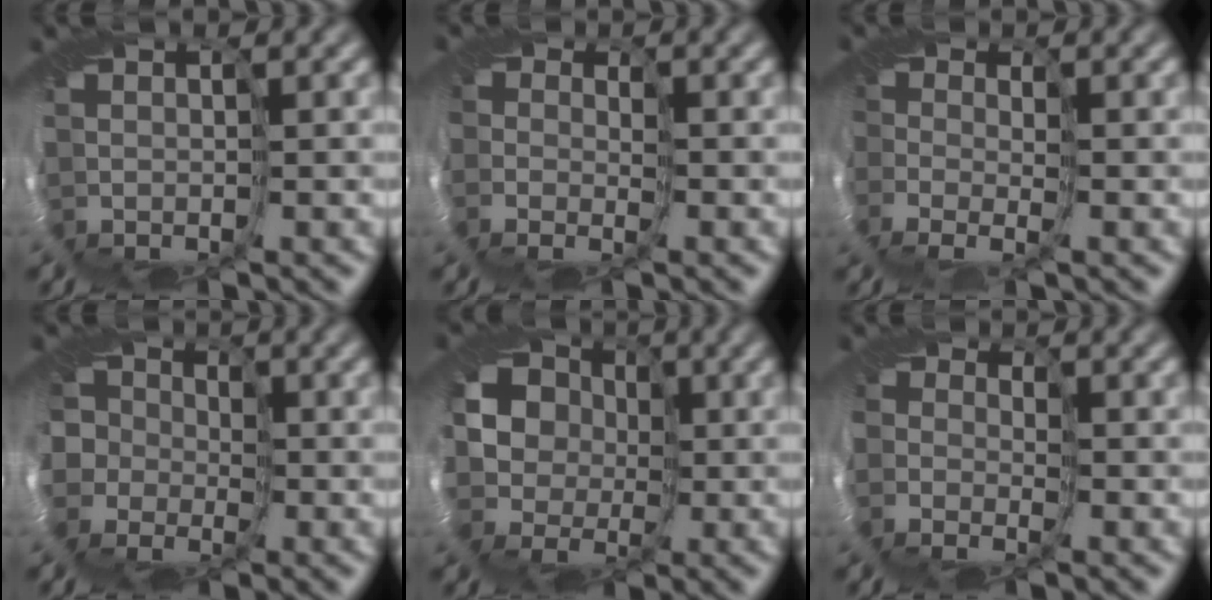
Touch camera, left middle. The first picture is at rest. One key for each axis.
{"total": 1.5, "fx": -1.1, "fy": 0.7, "fz": -0.7, "tx": 0.034, "ty": -0.021, "tz": -0.028}
{"total": 1.4, "fx": -1.4, "fy": 0.0, "fz": -0.2, "tx": 0.026, "ty": -0.024, "tz": -0.036}
{"total": 7.3, "fx": 1.2, "fy": 6.5, "fz": 3.0, "tx": -0.050, "ty": 0.010, "tz": -0.034}
{"total": 9.0, "fx": 0.1, "fy": 8.0, "fz": 4.1, "tx": -0.077, "ty": 0.007, "tz": -0.040}
{"total": 1.8, "fx": -1.0, "fy": 1.4, "fz": -0.3, "tx": 0.019, "ty": -0.016, "tz": -0.021}